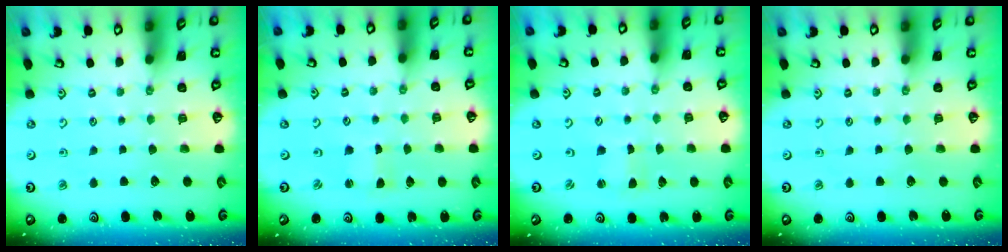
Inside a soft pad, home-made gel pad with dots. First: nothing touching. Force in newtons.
{"total": 0.5, "press": 0.5, "slide": 0.1}
{"total": 0.6, "press": 0.6, "slide": 0.0}
{"total": 0.0}